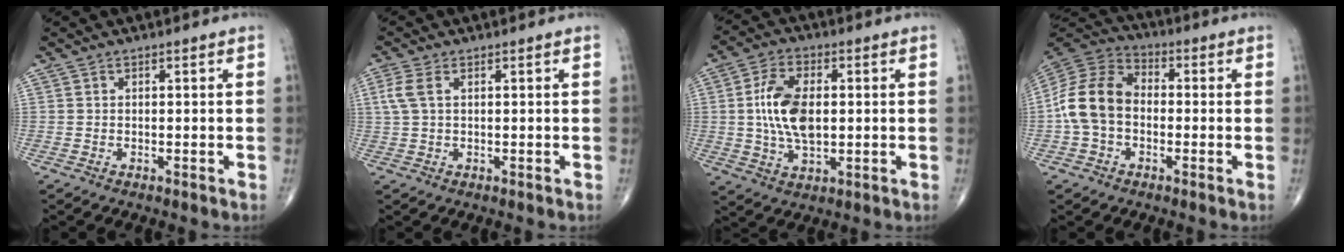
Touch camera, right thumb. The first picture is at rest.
{"total": 3.6, "force": [1.0, 1.9, 2.9], "torque": [-0.086, 0.014, 0.023]}
{"total": 11.3, "force": [0.7, 6.2, 9.5], "torque": [-0.178, 0.002, 0.016]}
{"total": 12.7, "force": [-1.5, 9.2, 8.6], "torque": [-0.163, 0.036, -0.042]}